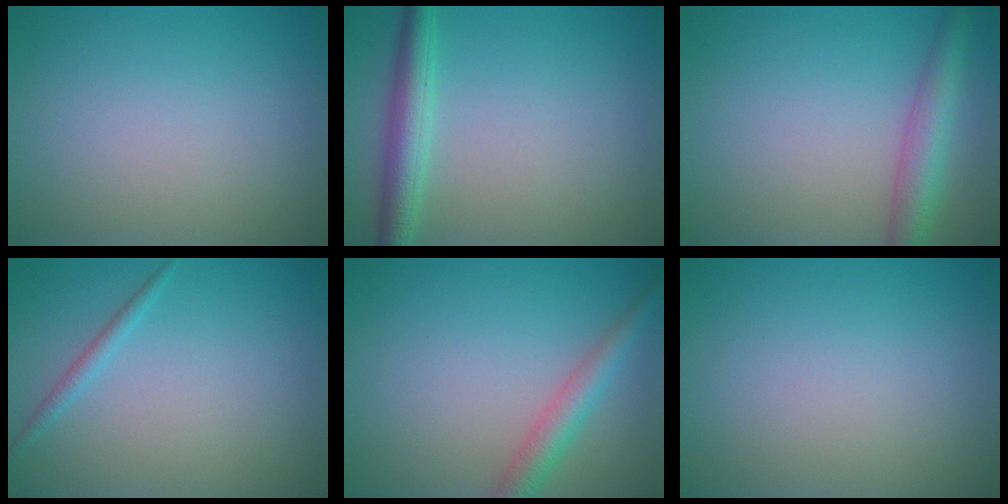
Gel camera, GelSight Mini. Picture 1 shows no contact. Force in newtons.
{"total": 3.6, "press": 3.6, "slide": 0.1}
{"total": 4.2, "press": 4.2, "slide": 0.2}
{"total": 1.1, "press": 1.1, "slide": 0.0}
{"total": 3.1, "press": 3.1, "slide": 0.1}
{"total": 0.0}